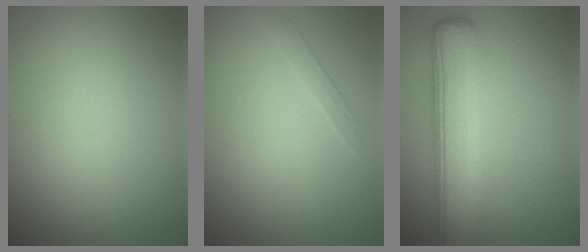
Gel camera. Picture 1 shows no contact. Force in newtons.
{"total": 0.7, "press": 0.7, "slide": 0.0}
{"total": 7.0, "press": 7.0, "slide": 0.6}